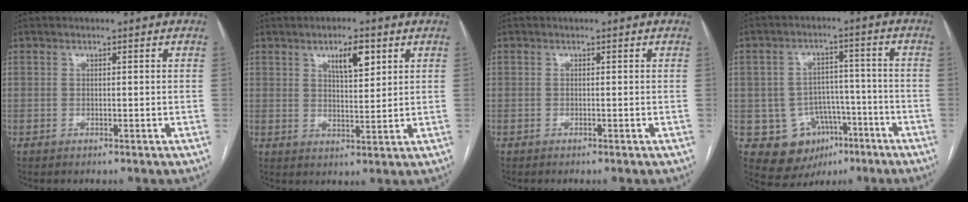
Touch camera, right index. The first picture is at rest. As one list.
[{"total": 5.5, "force": [2.9, 1.6, 4.4], "torque": [-0.074, 0.002, 0.049]}, {"total": 0.0}, {"total": 10.5, "force": [-4.4, 8.9, 3.4], "torque": [-0.047, 0.027, -0.052]}]